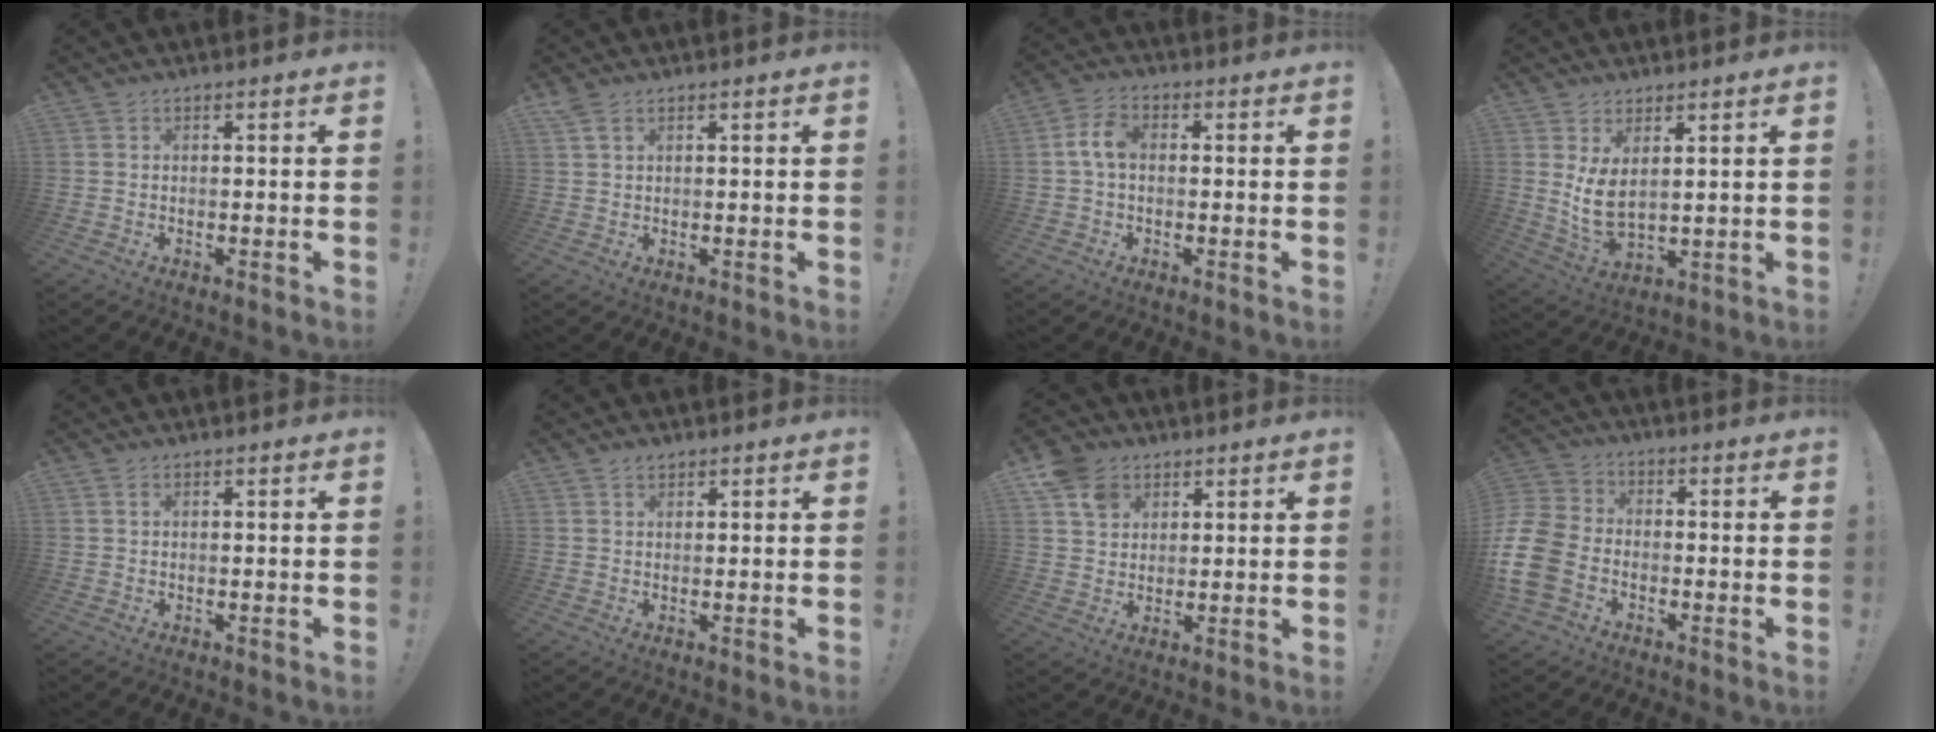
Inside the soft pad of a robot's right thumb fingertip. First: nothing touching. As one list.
[{"total": 2.7, "force": [1.7, 1.1, 1.8], "torque": [-0.034, -0.006, 0.031]}, {"total": 6.0, "force": [0.2, 3.6, 4.8], "torque": [-0.106, 0.014, 0.005]}, {"total": 7.7, "force": [3.0, 3.5, 6.1], "torque": [-0.127, -0.032, 0.057]}, {"total": 0.8, "force": [0.4, 0.4, 0.5], "torque": [-0.018, 0.003, 0.010]}, {"total": 1.7, "force": [1.3, 0.9, 0.6], "torque": [-0.011, -0.005, 0.025]}, {"total": 8.3, "force": [4.6, 6.2, 3.0], "torque": [-0.049, -0.017, 0.093]}, {"total": 13.2, "force": [-5.4, 9.5, 7.6], "torque": [-0.166, 0.040, -0.094]}]